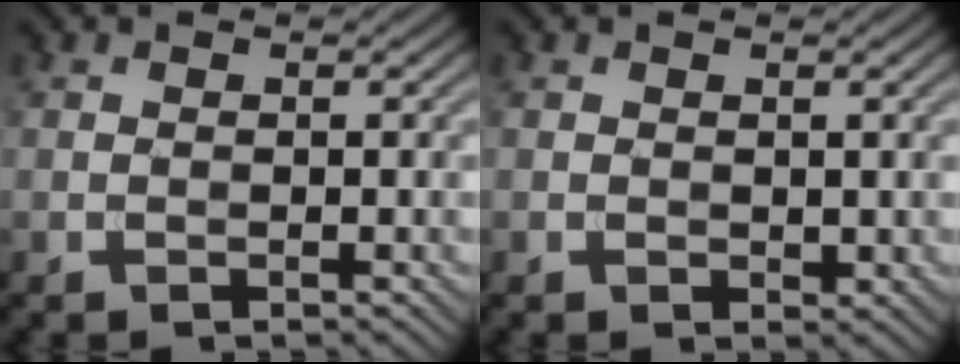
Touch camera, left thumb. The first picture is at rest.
{"total": 0.7, "force": [0.3, 0.5, 0.4], "torque": [-0.007, -0.003, 0.008]}